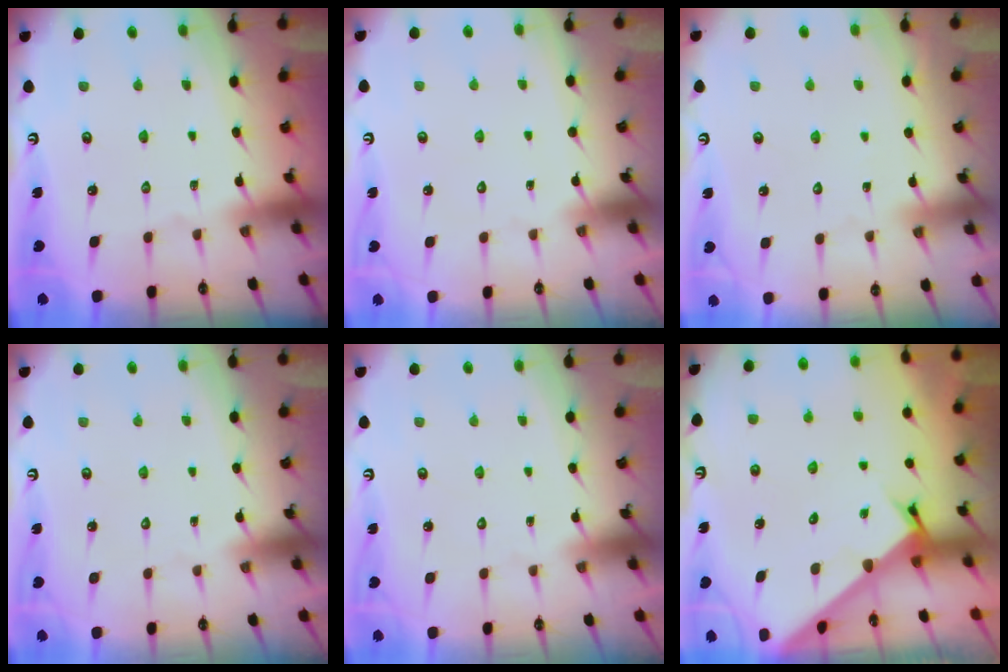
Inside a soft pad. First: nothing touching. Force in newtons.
{"total": 1.6, "press": 1.6, "slide": 0.0}
{"total": 4.0, "press": 4.0, "slide": 0.4}
{"total": 1.7, "press": 1.7, "slide": 0.1}
{"total": 1.7, "press": 1.7, "slide": 0.1}
{"total": 2.5, "press": 2.5, "slide": 0.2}